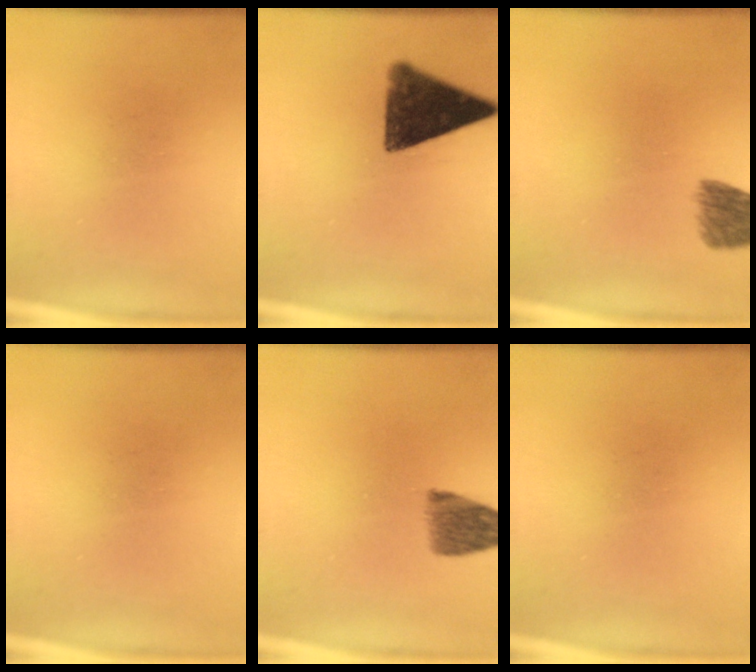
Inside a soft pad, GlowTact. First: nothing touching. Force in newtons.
{"total": 12.8}
{"total": 4.6}
{"total": 0.0}
{"total": 5.4}
{"total": 0.0}